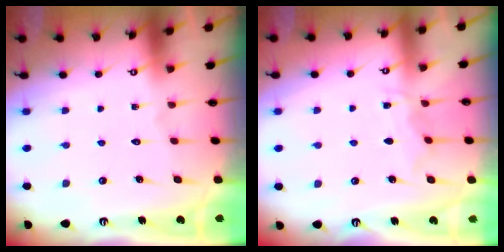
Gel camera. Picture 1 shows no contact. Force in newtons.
{"total": 4.7, "press": 4.7, "slide": 0.7}